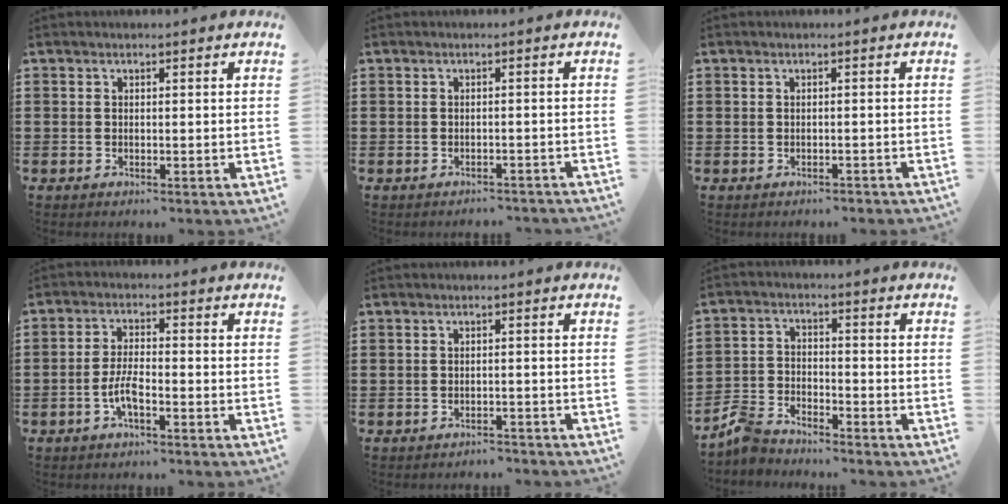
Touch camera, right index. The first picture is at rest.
{"total": 1.4, "force": [-1.3, 0.3, 0.0], "torque": [-0.004, 0.001, -0.030]}
{"total": 0.9, "force": [-0.8, 0.3, 0.0], "torque": [-0.002, 0.000, -0.019]}
{"total": 4.4, "force": [-1.9, 1.2, 3.8], "torque": [-0.093, -0.004, -0.044]}
{"total": 1.7, "force": [-1.7, 0.2, -0.2], "torque": [-0.003, 0.001, -0.038]}
{"total": 5.1, "force": [-4.8, 1.2, 1.0], "torque": [-0.046, 0.000, -0.104]}